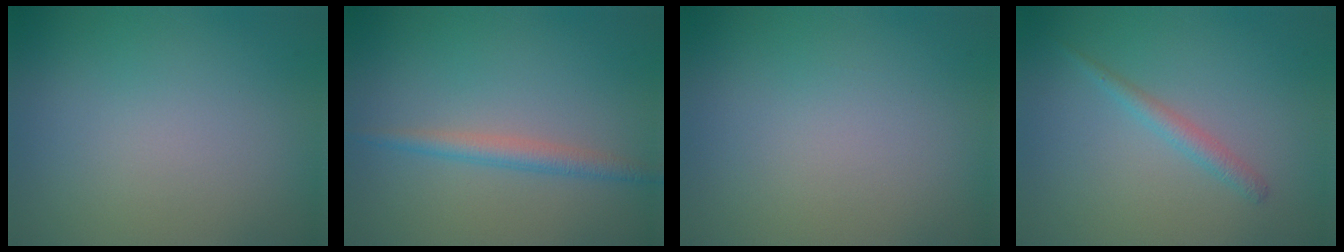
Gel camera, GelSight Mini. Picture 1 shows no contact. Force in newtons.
{"total": 2.1, "press": 2.1, "slide": 0.1}
{"total": 0.0}
{"total": 1.5, "press": 1.5, "slide": 0.1}